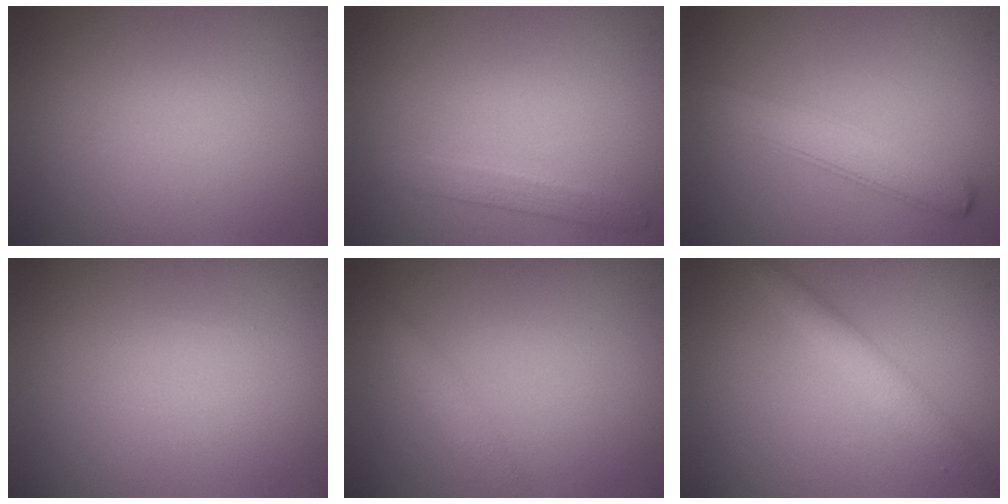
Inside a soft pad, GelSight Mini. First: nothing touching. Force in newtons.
{"total": 1.4, "press": 1.4, "slide": 0.0}
{"total": 2.9, "press": 2.9, "slide": 0.1}
{"total": 0.0}
{"total": 1.3, "press": 1.3, "slide": 0.1}
{"total": 2.4, "press": 2.4, "slide": 0.1}